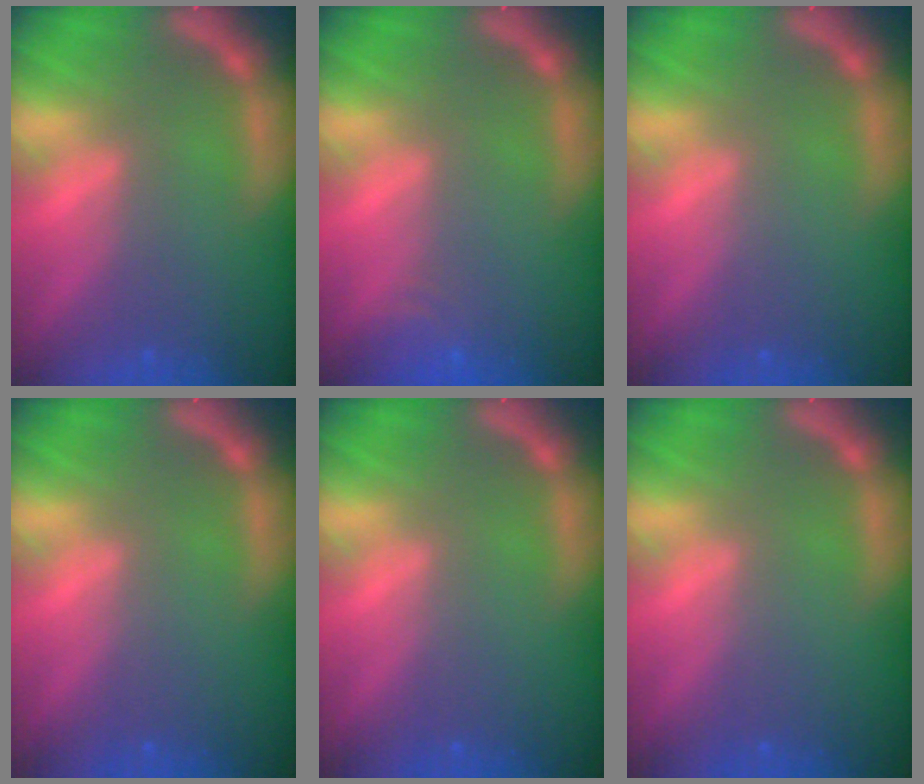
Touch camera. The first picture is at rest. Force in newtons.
{"total": 2.4}
{"total": 0.0}
{"total": 0.0}
{"total": 0.0}
{"total": 0.0}